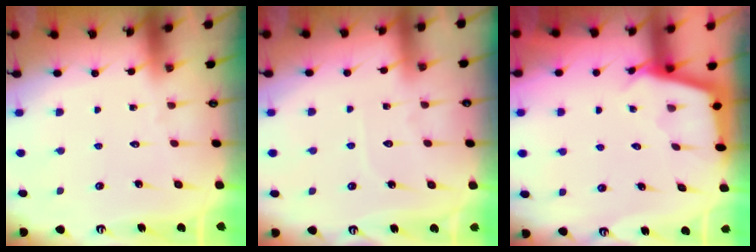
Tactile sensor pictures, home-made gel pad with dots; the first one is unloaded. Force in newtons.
{"total": 3.0, "press": 3.0, "slide": 0.4}
{"total": 2.9, "press": 2.9, "slide": 0.3}